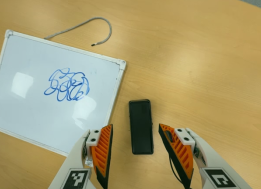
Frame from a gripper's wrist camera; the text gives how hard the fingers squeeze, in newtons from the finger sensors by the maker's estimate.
{"total": 0.0}